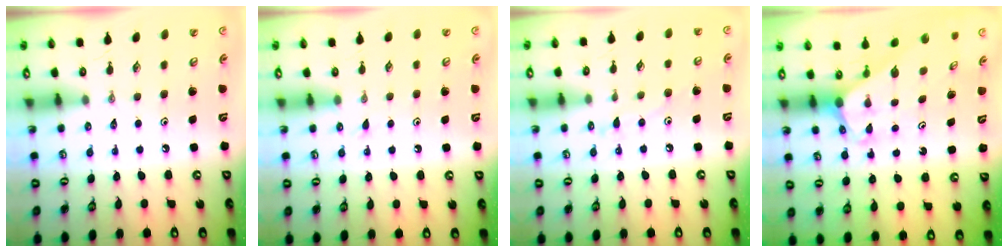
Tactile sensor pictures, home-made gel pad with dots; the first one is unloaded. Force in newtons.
{"total": 2.9, "press": 2.8, "slide": 0.4}
{"total": 6.9, "press": 6.8, "slide": 0.7}
{"total": 1.9, "press": 1.9, "slide": 0.2}